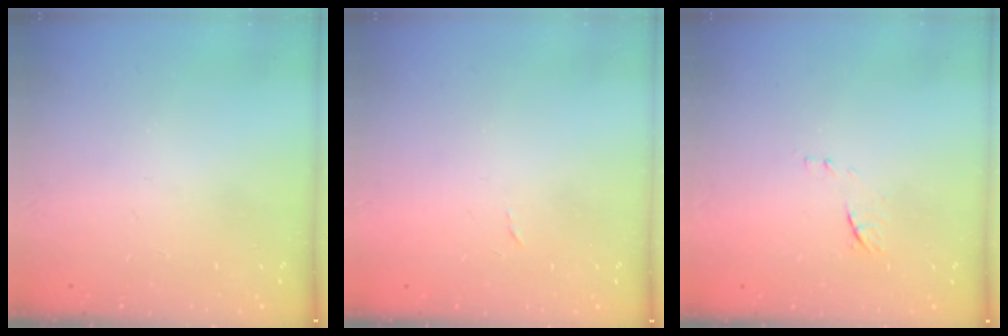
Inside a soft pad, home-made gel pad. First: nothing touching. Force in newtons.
{"total": 2.4, "press": 2.4, "slide": 0.4}
{"total": 7.1, "press": 7.1, "slide": 0.7}